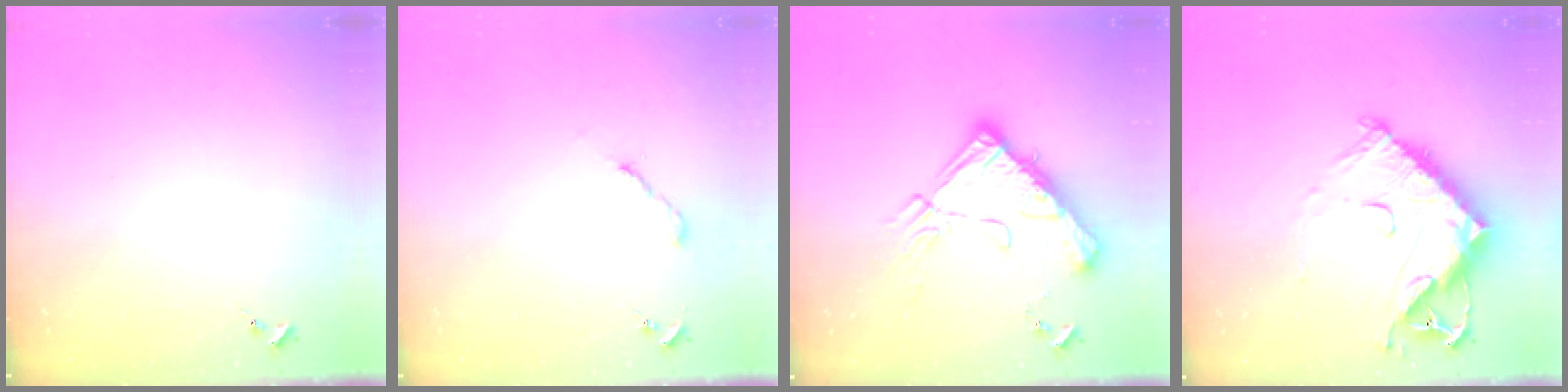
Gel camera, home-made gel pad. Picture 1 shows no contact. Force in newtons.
{"total": 2.0, "press": 2.0, "slide": 0.2}
{"total": 20.5, "press": 20.3, "slide": 2.3}
{"total": 18.8, "press": 18.7, "slide": 1.7}